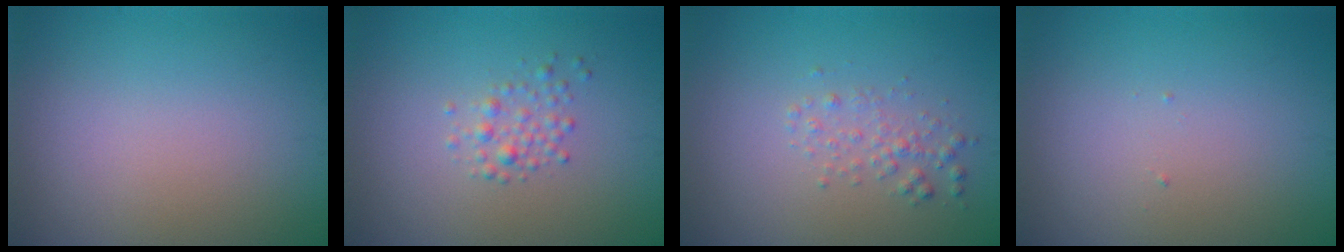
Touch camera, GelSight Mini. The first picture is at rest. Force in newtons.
{"total": 2.2, "press": 2.2, "slide": 0.1}
{"total": 1.5, "press": 1.5, "slide": 0.0}
{"total": 0.0}